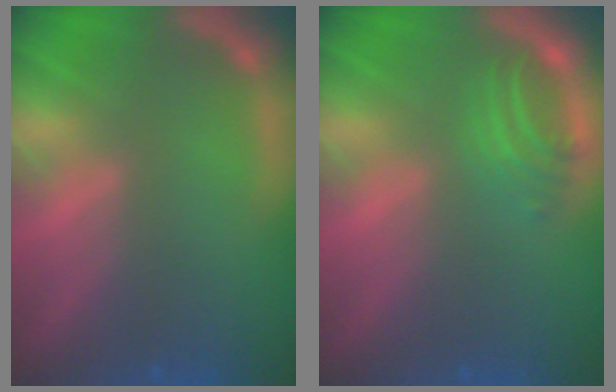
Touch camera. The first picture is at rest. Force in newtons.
{"total": 2.5}